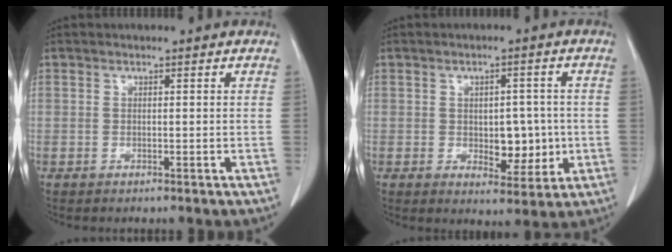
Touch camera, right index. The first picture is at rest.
{"total": 6.1, "force": [-0.5, 3.5, 5.0], "torque": [-0.056, 0.002, 0.002]}